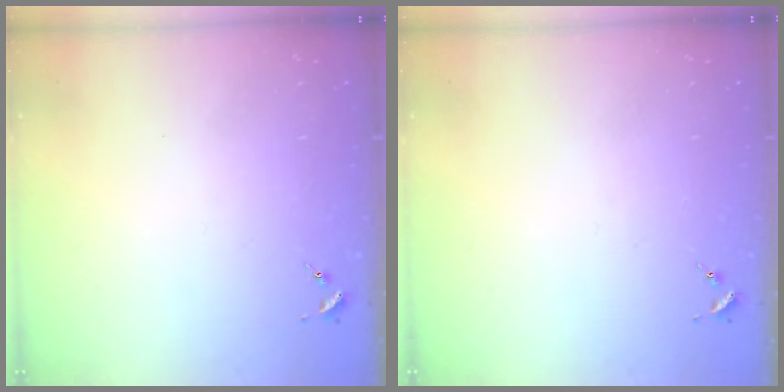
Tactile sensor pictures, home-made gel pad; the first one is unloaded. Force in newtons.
{"total": 0.0}